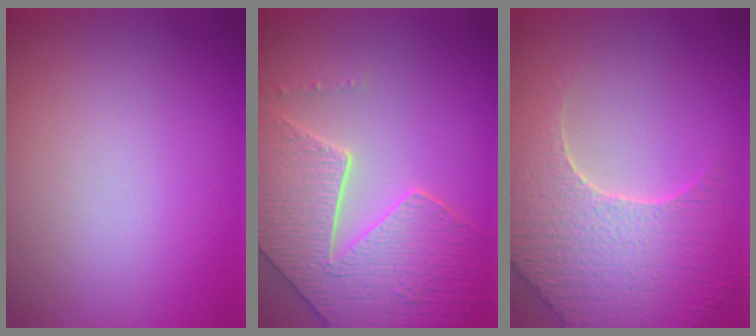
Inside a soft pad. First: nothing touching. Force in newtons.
{"total": 7.6, "press": 6.2, "slide": 4.5}
{"total": 5.9, "press": 5.6, "slide": 1.7}